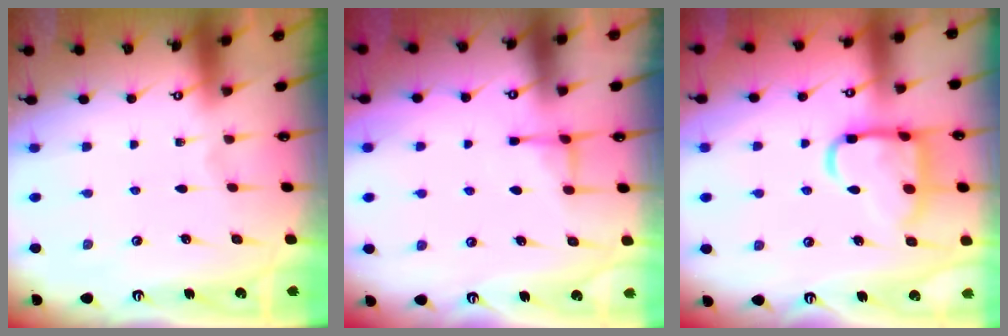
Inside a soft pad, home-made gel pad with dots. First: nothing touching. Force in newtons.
{"total": 3.9, "press": 3.8, "slide": 0.7}
{"total": 14.0, "press": 13.9, "slide": 1.5}